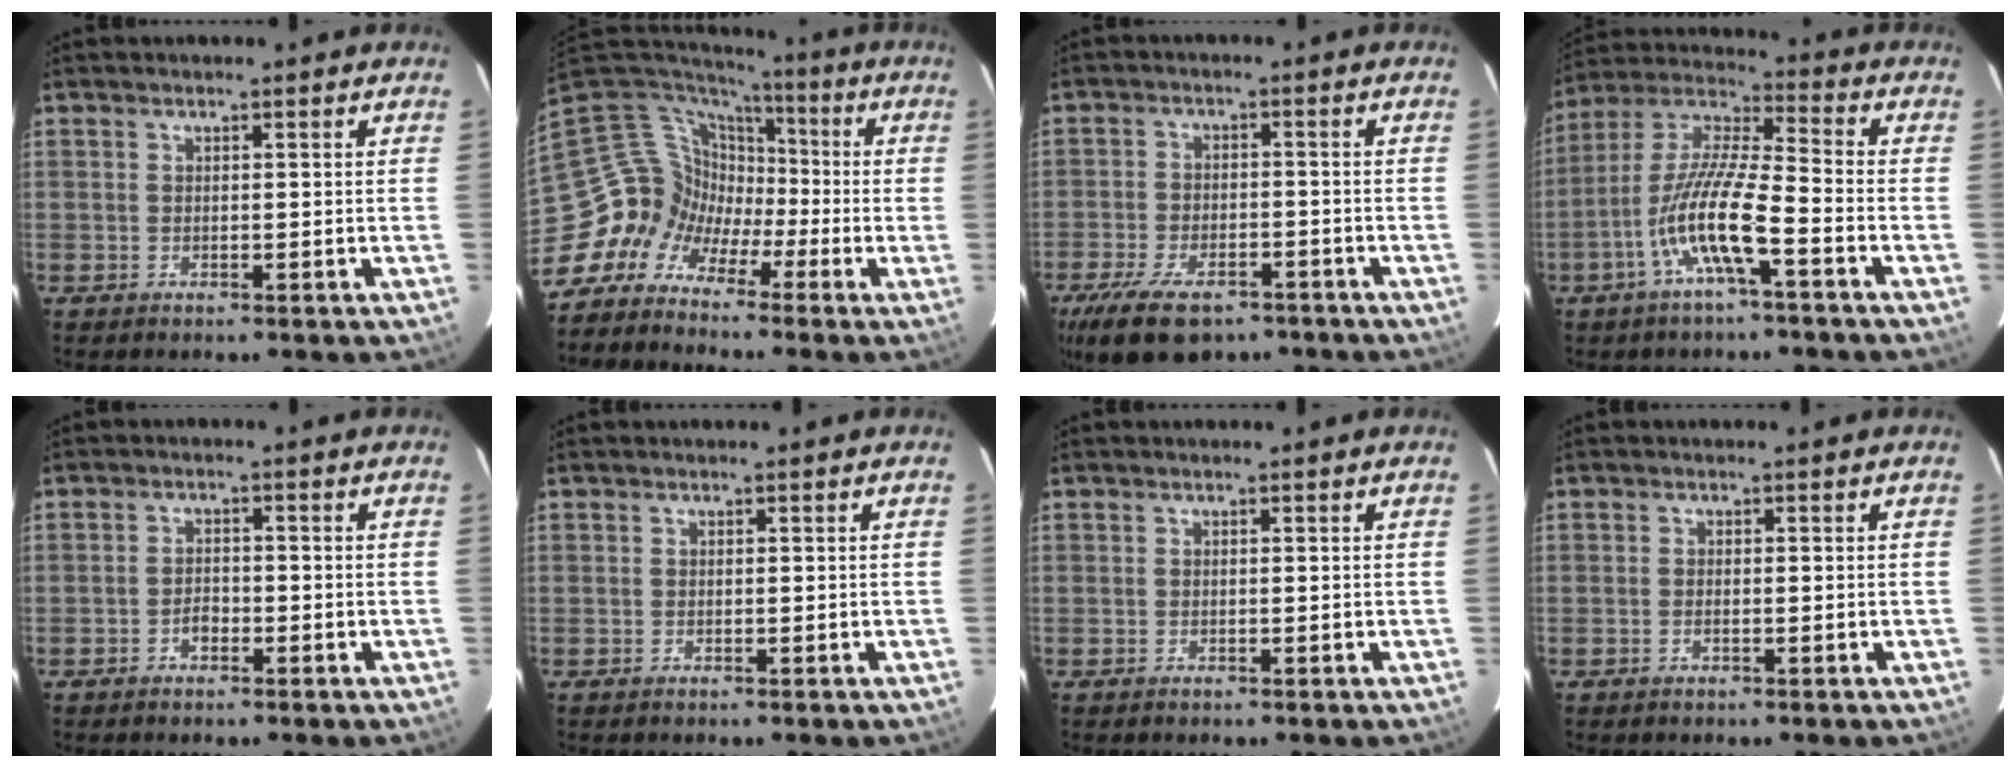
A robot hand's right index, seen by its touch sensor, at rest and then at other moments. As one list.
[{"total": 9.0, "force": [-4.7, 7.7, 0.9], "torque": [-0.024, 0.039, -0.116]}, {"total": 14.7, "force": [-9.9, 7.0, 8.3], "torque": [-0.193, -0.026, -0.162]}, {"total": 12.6, "force": [-5.5, 1.6, 11.2], "torque": [-0.227, -0.001, -0.109]}, {"total": 2.0, "force": [-1.2, 1.3, 0.9], "torque": [-0.016, 0.006, -0.020]}, {"total": 0.0}, {"total": 0.0}, {"total": 0.7, "force": [-0.3, 0.3, 0.5], "torque": [-0.011, 0.000, -0.006]}]